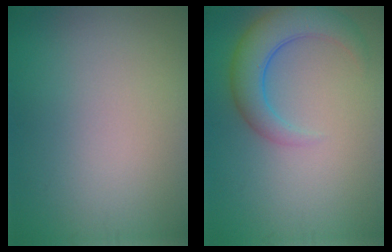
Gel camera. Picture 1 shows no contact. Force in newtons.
{"total": 4.9, "press": 4.9, "slide": 0.3}